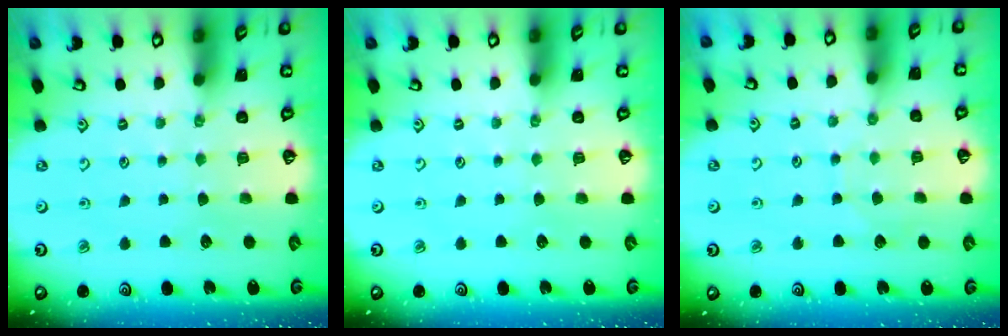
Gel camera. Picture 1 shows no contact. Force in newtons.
{"total": 0.0}
{"total": 3.6, "press": 3.6, "slide": 0.4}